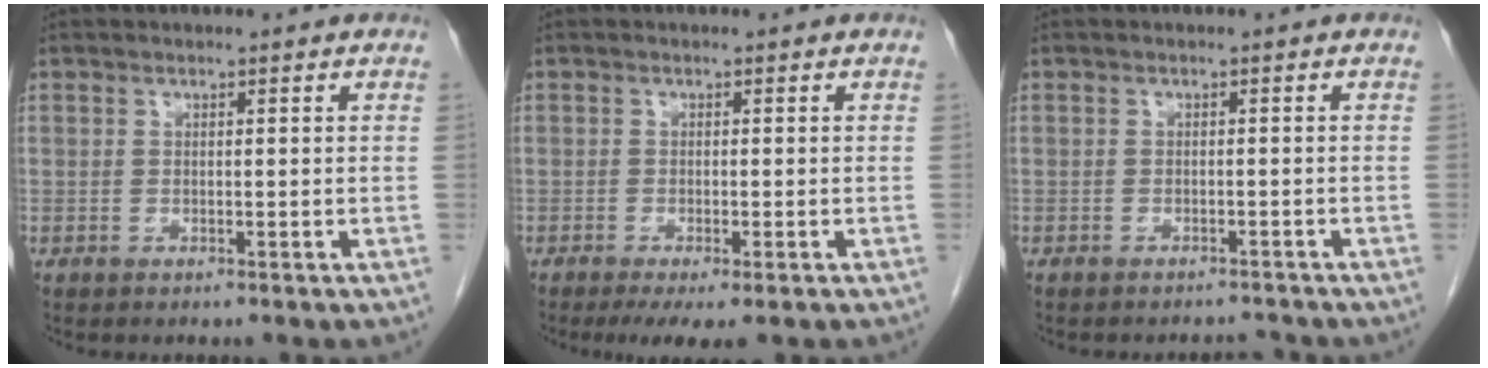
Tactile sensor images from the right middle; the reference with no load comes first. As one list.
[{"total": 4.3, "force": [-2.7, 0.9, 3.2], "torque": [-0.049, -0.014, -0.040]}, {"total": 3.4, "force": [-3.3, 0.7, 0.2], "torque": [0.005, -0.002, -0.043]}]